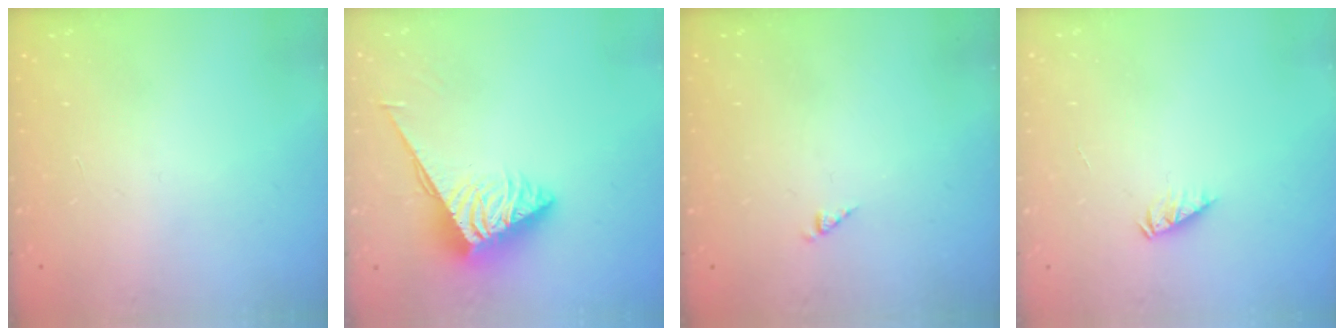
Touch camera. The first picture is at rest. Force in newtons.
{"total": 4.0, "press": 3.9, "slide": 0.5}
{"total": 0.8, "press": 0.8, "slide": 0.2}
{"total": 2.1, "press": 2.1, "slide": 0.3}